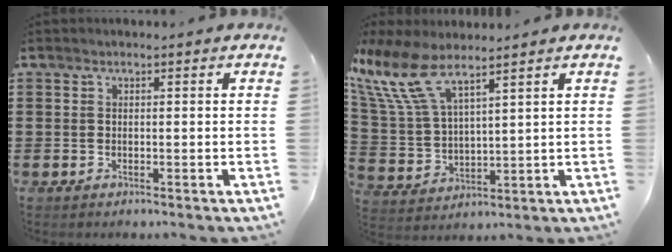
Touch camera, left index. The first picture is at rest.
{"total": 10.3, "force": [7.3, 3.0, 6.5], "torque": [-0.178, -0.033, 0.129]}